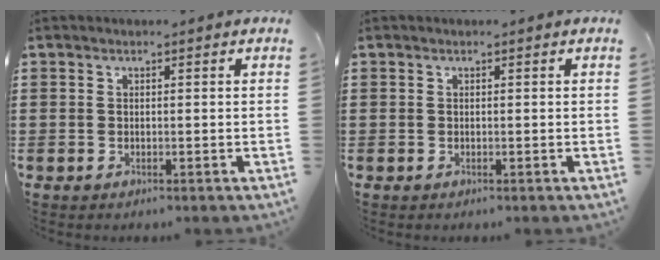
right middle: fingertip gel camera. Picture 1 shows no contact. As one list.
[{"total": 0.0}]